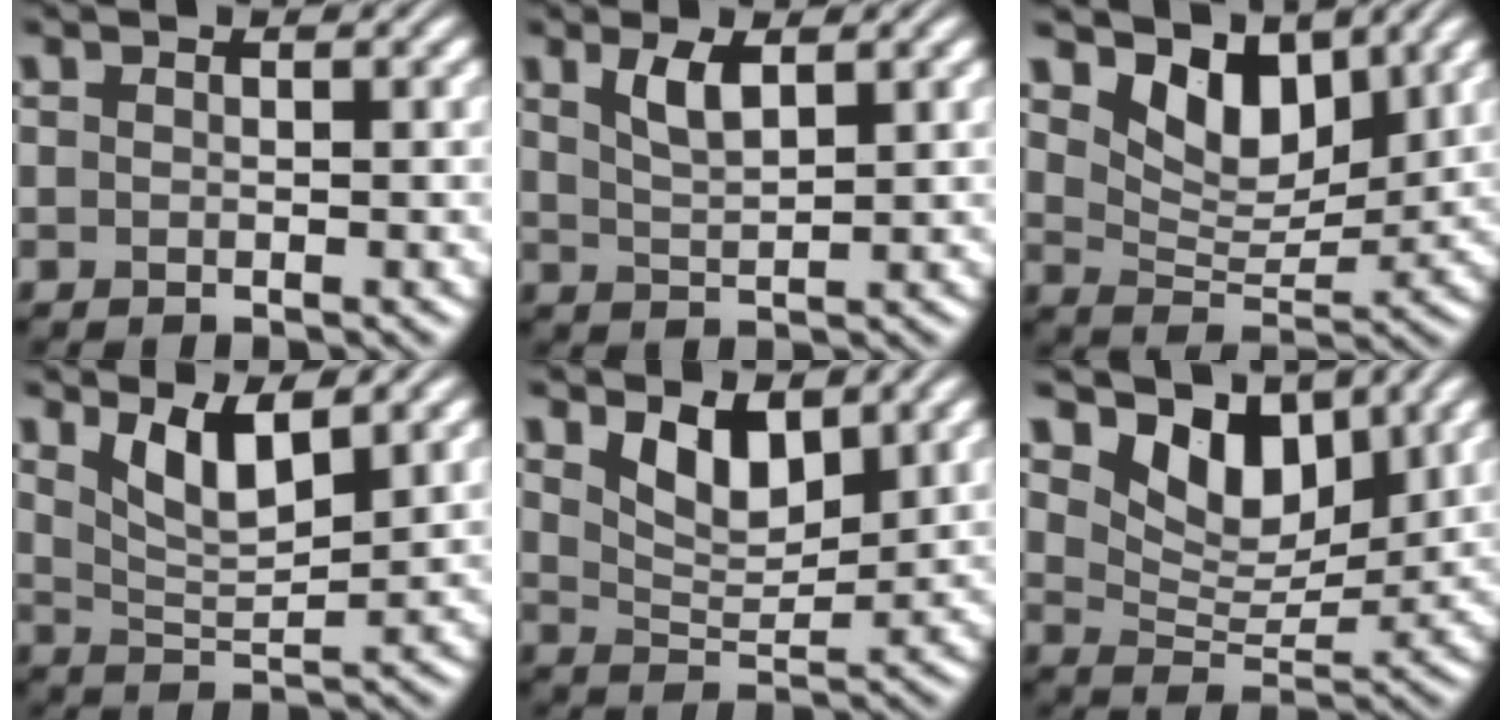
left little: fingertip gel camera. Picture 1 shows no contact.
{"total": 2.6, "force": [1.5, 0.7, 1.9], "torque": [-0.040, -0.001, 0.031]}
{"total": 5.6, "force": [3.6, 2.9, 3.2], "torque": [-0.063, -0.013, 0.055]}
{"total": 4.4, "force": [2.6, 1.2, 3.3], "torque": [-0.069, -0.008, 0.051]}
{"total": 4.1, "force": [2.4, 1.8, 2.7], "torque": [-0.058, -0.008, 0.043]}
{"total": 6.3, "force": [4.1, 3.3, 3.5], "torque": [-0.067, -0.010, 0.062]}